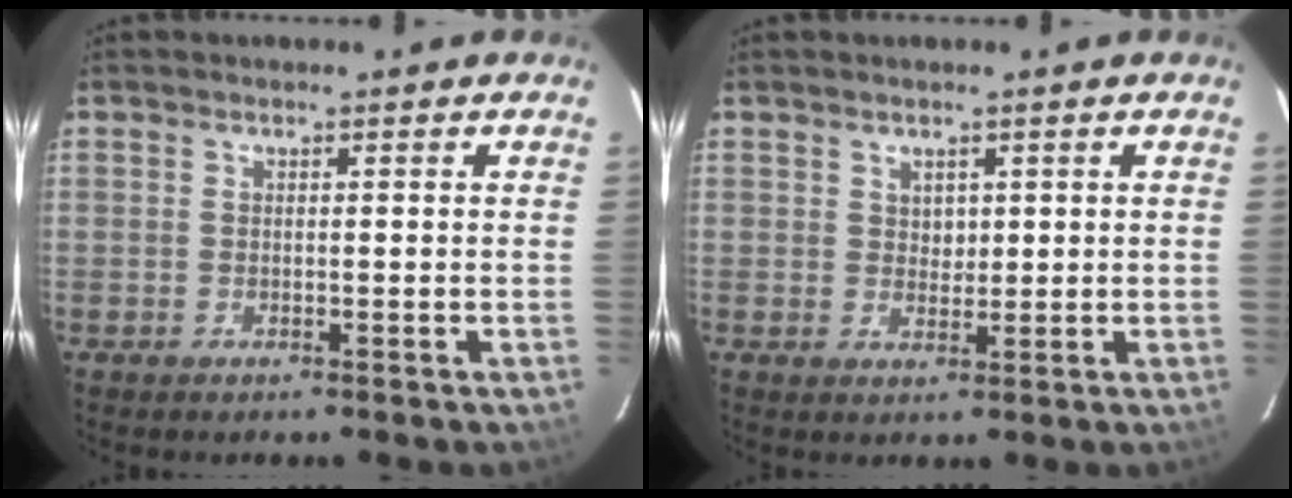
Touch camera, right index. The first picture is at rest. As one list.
[{"total": 2.1, "force": [1.0, 1.7, 0.7], "torque": [-0.006, 0.003, 0.020]}]